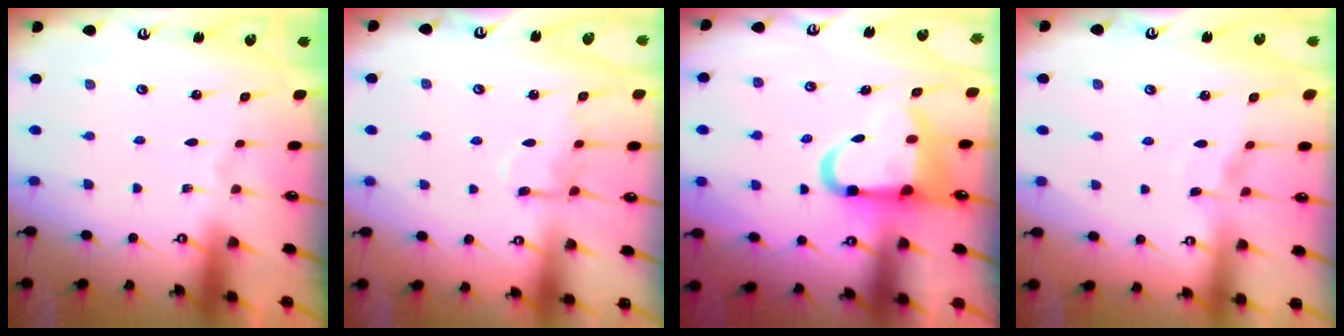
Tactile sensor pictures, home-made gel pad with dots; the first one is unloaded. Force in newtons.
{"total": 10.9, "press": 10.8, "slide": 0.8}
{"total": 9.8, "press": 9.5, "slide": 2.2}
{"total": 2.7, "press": 2.7, "slide": 0.3}